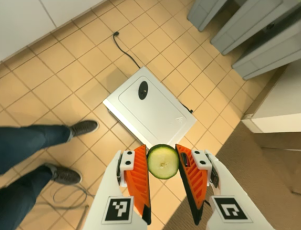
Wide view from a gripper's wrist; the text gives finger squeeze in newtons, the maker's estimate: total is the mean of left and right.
{"total": 5.9, "left": 5.7, "right": 6.1}